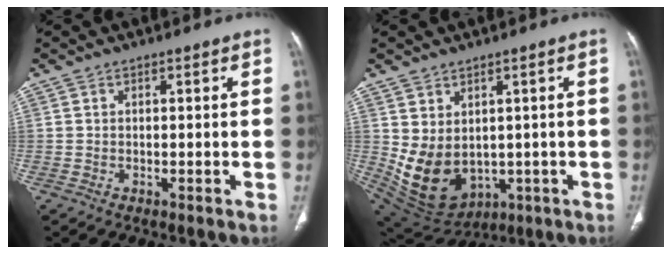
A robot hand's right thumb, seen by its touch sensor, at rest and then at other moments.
{"total": 11.9, "force": [-0.1, 8.7, 8.0], "torque": [-0.130, -0.012, 0.040]}